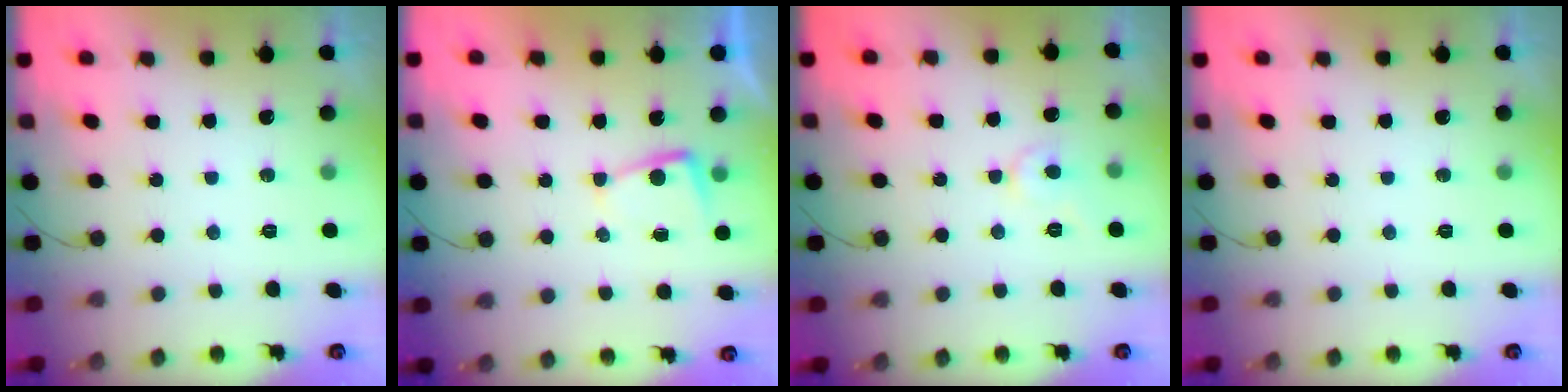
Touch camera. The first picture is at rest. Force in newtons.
{"total": 2.4, "press": 2.3, "slide": 0.4}
{"total": 4.7, "press": 4.6, "slide": 0.6}
{"total": 0.0}